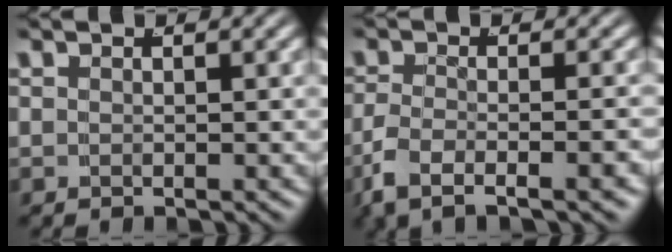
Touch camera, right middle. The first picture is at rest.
{"total": 3.9, "force": [-2.4, 0.9, 3.0], "torque": [-0.068, -0.008, -0.034]}